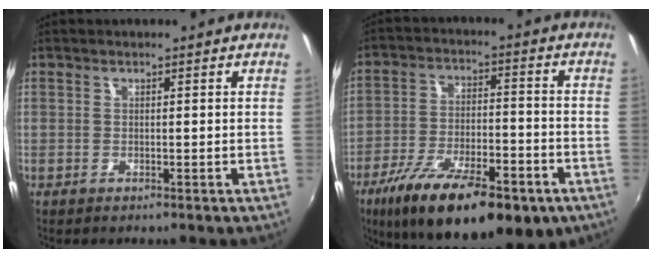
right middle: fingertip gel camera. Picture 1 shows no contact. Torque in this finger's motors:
{"motor_torque": [1.54, -0.60, 0.46, 0.21]}